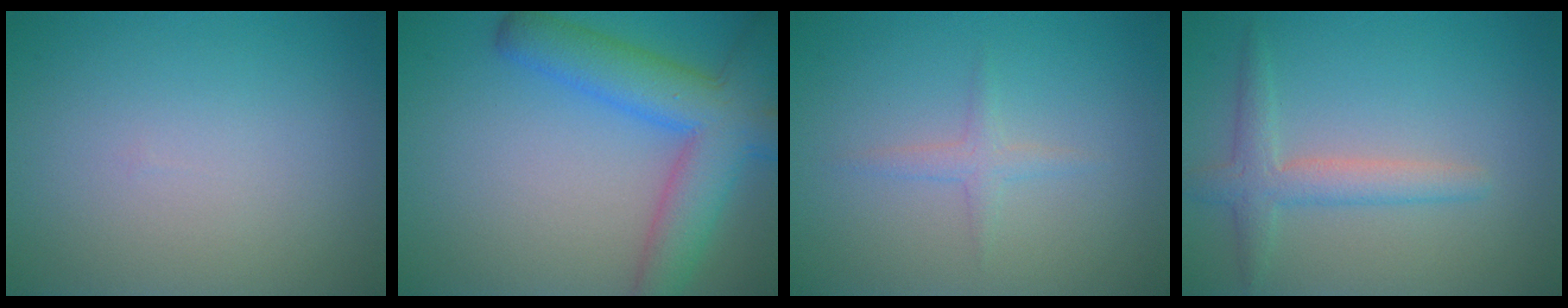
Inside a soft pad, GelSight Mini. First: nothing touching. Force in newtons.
{"total": 7.7, "press": 7.7, "slide": 0.3}
{"total": 1.3, "press": 1.3, "slide": 0.1}
{"total": 2.8, "press": 2.8, "slide": 0.1}